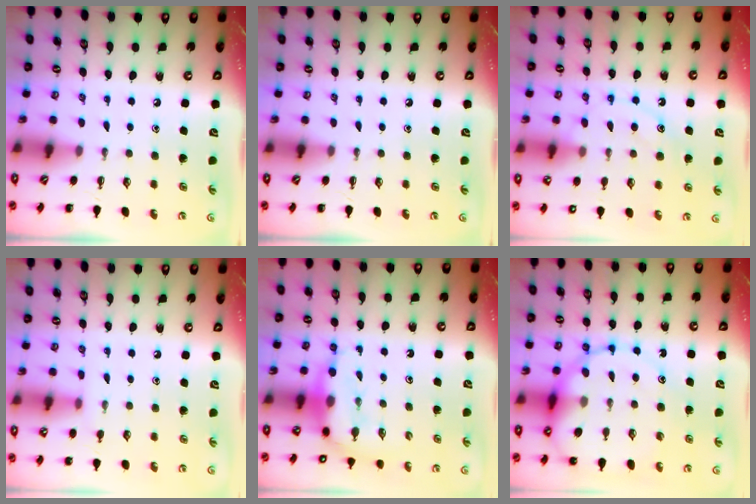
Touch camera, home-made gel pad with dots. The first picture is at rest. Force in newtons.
{"total": 0.0}
{"total": 12.2, "press": 12.1, "slide": 0.8}
{"total": 4.9, "press": 4.8, "slide": 1.2}
{"total": 7.3, "press": 7.2, "slide": 0.8}
{"total": 17.9, "press": 17.3, "slide": 4.3}